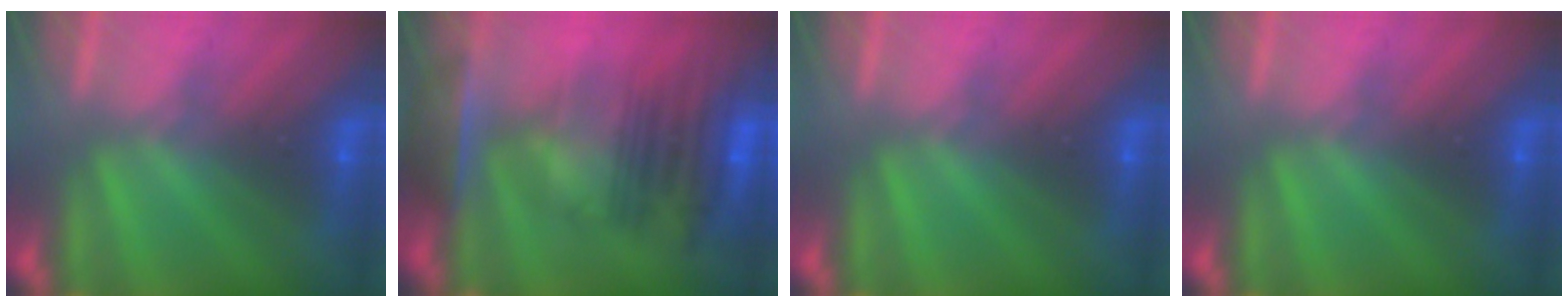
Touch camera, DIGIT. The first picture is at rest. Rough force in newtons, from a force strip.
{"total": 7.5}
{"total": 0.0}
{"total": 0.0}